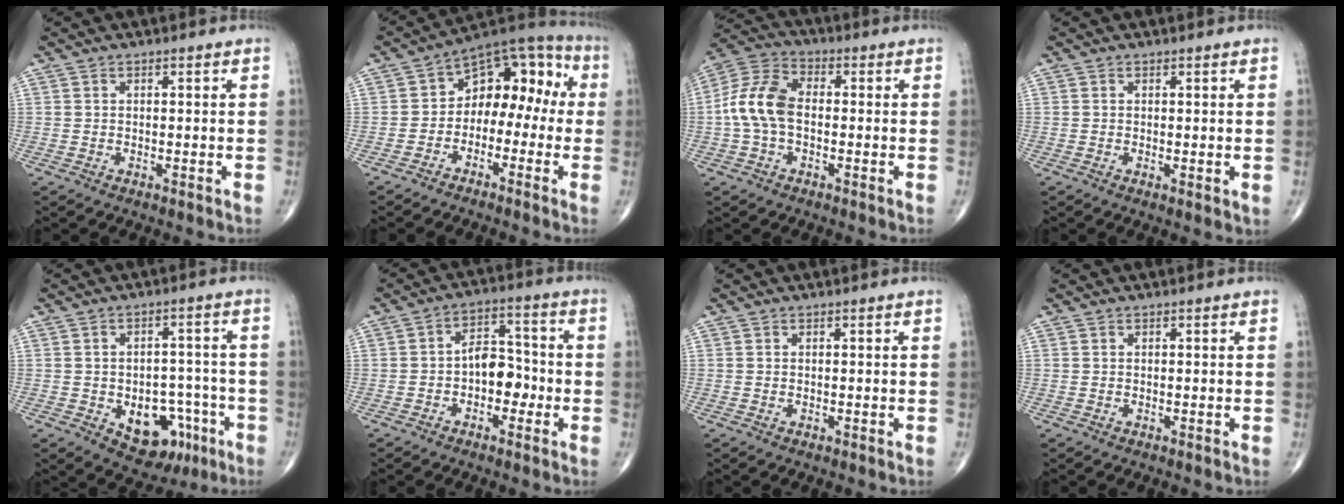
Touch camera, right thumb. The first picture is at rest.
{"total": 12.8, "force": [-1.4, 8.6, 9.4], "torque": [-0.083, 0.059, -0.038]}
{"total": 10.6, "force": [-0.9, 6.6, 8.2], "torque": [-0.167, 0.032, -0.028]}
{"total": 1.4, "force": [0.1, 0.5, 1.3], "torque": [-0.021, -0.007, 0.000]}
{"total": 11.7, "force": [-4.8, 7.8, 7.3], "torque": [-0.055, 0.037, -0.054]}
{"total": 7.9, "force": [-1.8, 5.1, 5.7], "torque": [-0.055, 0.031, -0.042]}
{"total": 0.0}
{"total": 0.0}